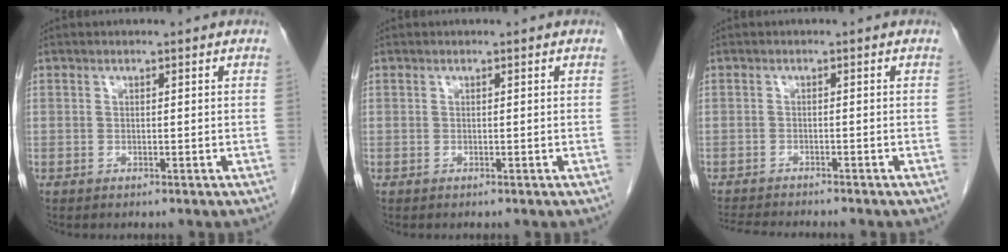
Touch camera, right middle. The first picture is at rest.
{"total": 0.0}
{"total": 7.1, "force": [-6.6, 0.4, 2.7], "torque": [-0.042, -0.015, -0.103]}